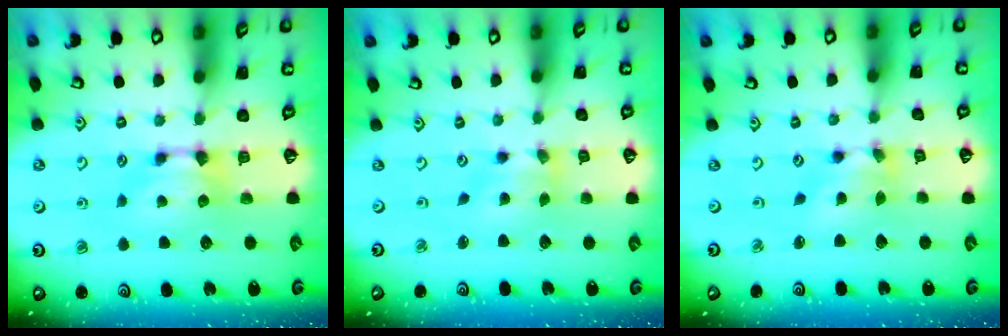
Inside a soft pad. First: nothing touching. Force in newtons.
{"total": 1.8, "press": 1.3, "slide": 1.3}
{"total": 2.6, "press": 2.1, "slide": 1.6}